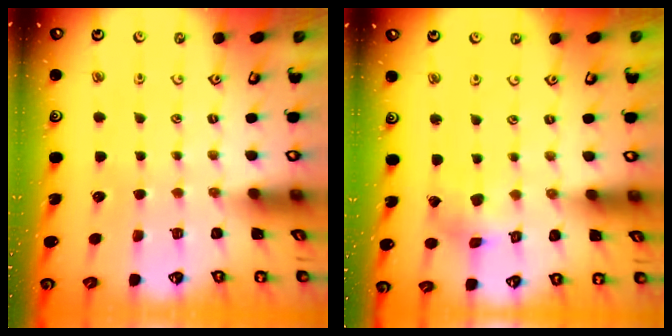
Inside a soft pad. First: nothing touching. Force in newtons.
{"total": 2.4, "press": 2.4, "slide": 0.5}